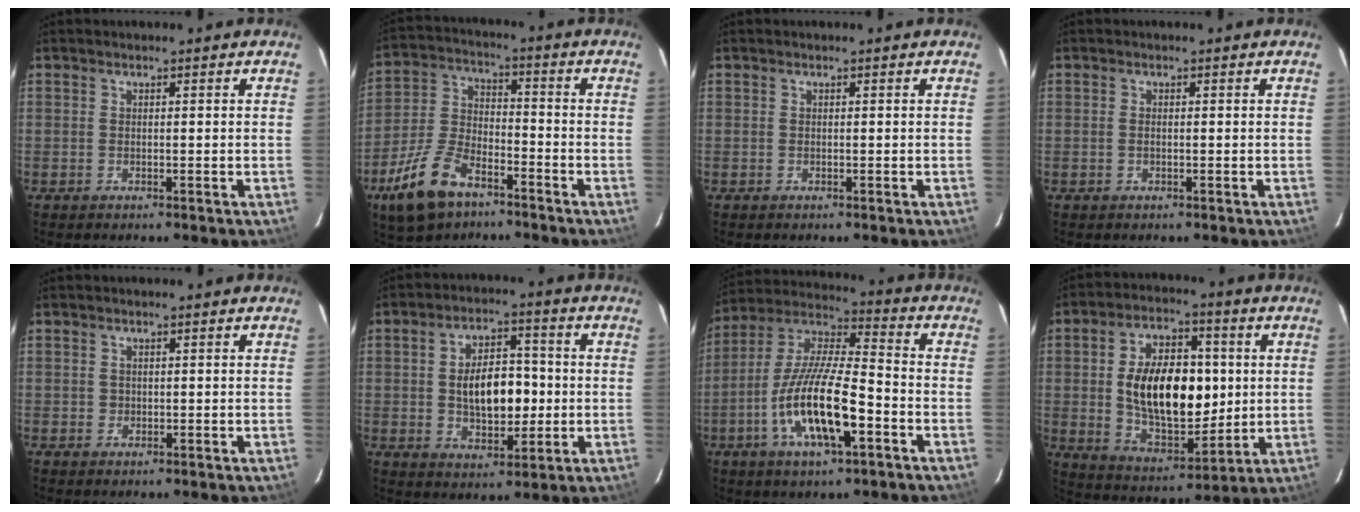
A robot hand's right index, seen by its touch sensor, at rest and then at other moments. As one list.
[{"total": 13.9, "force": [-8.6, 6.9, 8.3], "torque": [-0.194, -0.005, -0.161]}, {"total": 0.0}, {"total": 0.7, "force": [-0.1, 0.3, 0.6], "torque": [-0.015, 0.001, -0.003]}, {"total": 0.7, "force": [0.0, 0.7, 0.0], "torque": [0.003, 0.002, 0.002]}, {"total": 10.8, "force": [-0.5, 5.9, 9.0], "torque": [-0.160, 0.016, 0.002]}, {"total": 16.5, "force": [-6.3, 4.6, 14.6], "torque": [-0.294, -0.013, -0.119]}, {"total": 18.0, "force": [1.3, 10.1, 14.9], "torque": [-0.260, 0.011, 0.036]}]